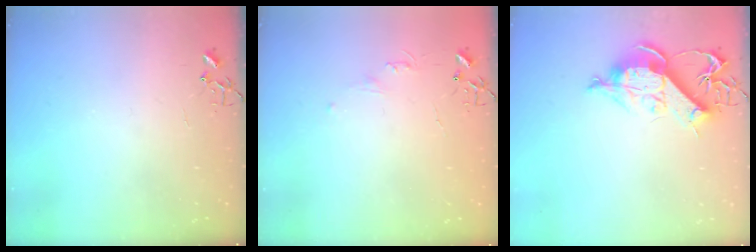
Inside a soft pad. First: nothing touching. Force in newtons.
{"total": 4.0, "press": 3.9, "slide": 0.6}
{"total": 11.6, "press": 11.5, "slide": 1.4}